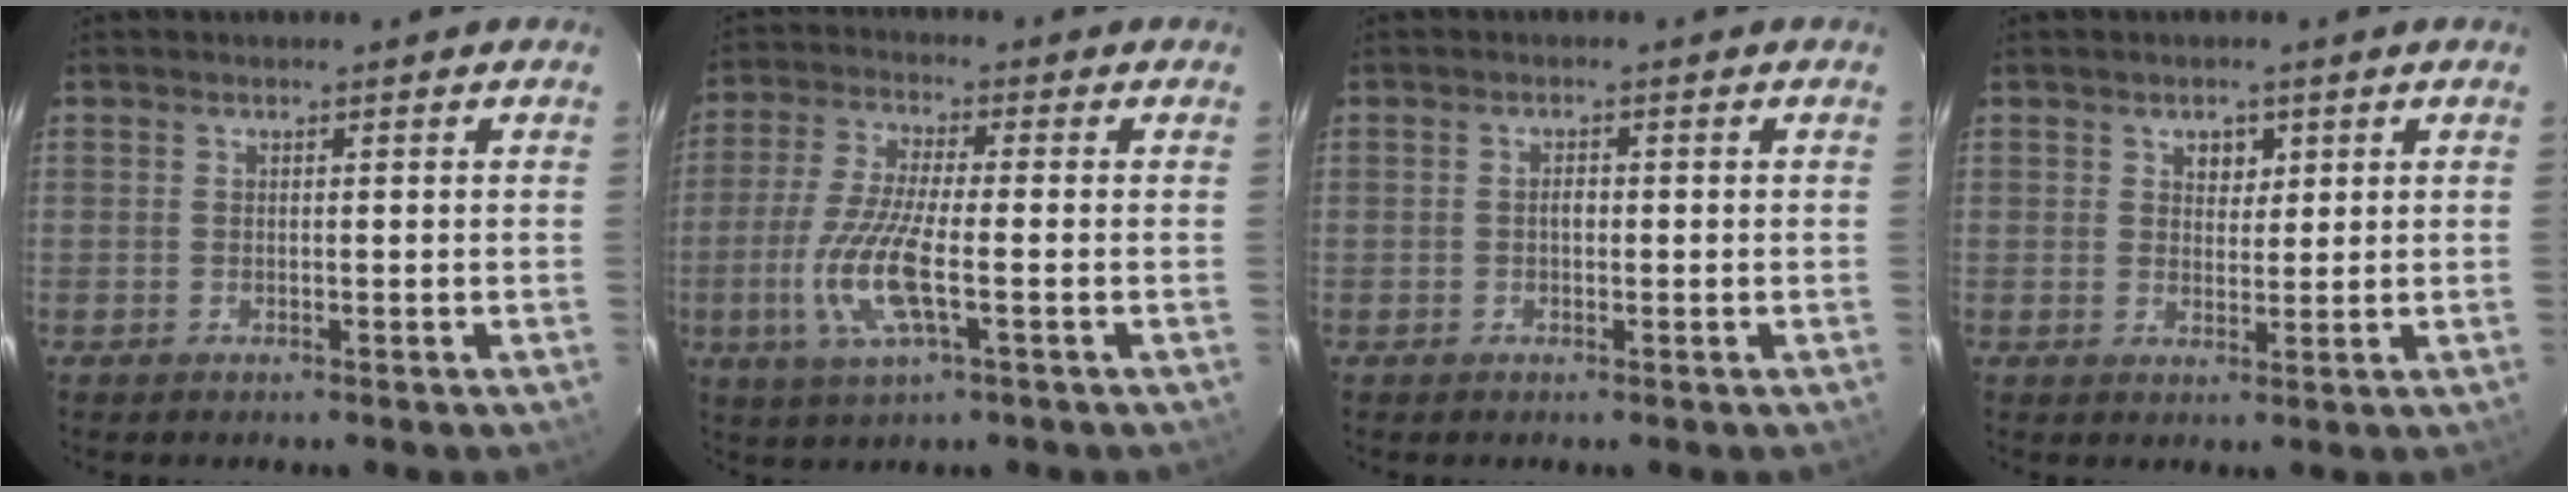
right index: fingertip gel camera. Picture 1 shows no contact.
{"total": 11.7, "force": [-3.0, 2.5, 11.0], "torque": [-0.233, -0.011, -0.060]}
{"total": 1.2, "force": [-0.2, 0.8, 0.9], "torque": [-0.015, 0.006, -0.005]}
{"total": 3.0, "force": [1.4, 2.2, 1.3], "torque": [-0.014, 0.006, 0.024]}